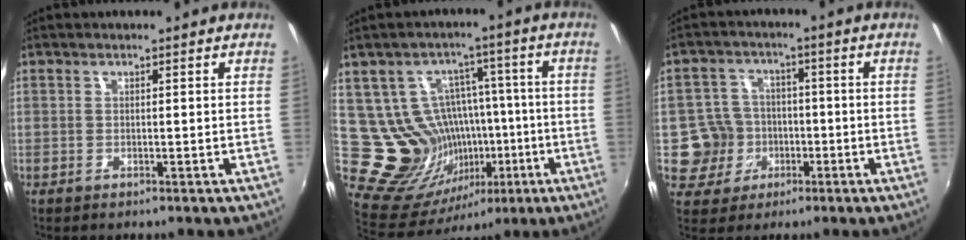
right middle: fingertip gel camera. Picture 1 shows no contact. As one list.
[{"total": 13.5, "force": [-0.8, 12.3, 5.5], "torque": [-0.110, 0.025, 0.020]}, {"total": 7.0, "force": [-1.8, 6.7, 0.5], "torque": [-0.031, 0.013, -0.028]}]